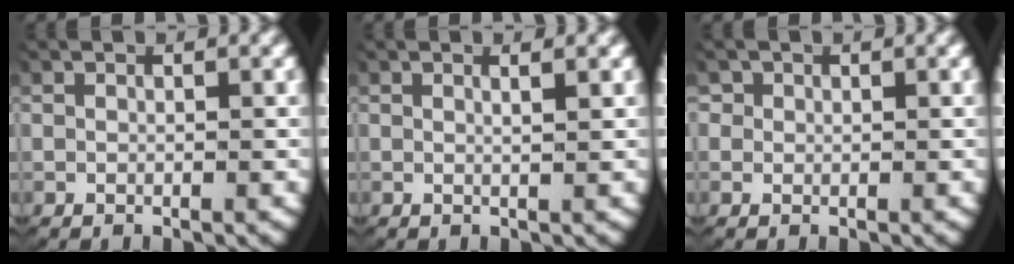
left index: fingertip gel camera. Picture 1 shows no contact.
{"total": 1.0, "force": [0.6, -0.3, 0.7], "torque": [-0.015, -0.007, 0.013]}
{"total": 1.6, "force": [0.6, 1.5, 0.4], "torque": [-0.013, -0.004, 0.009]}